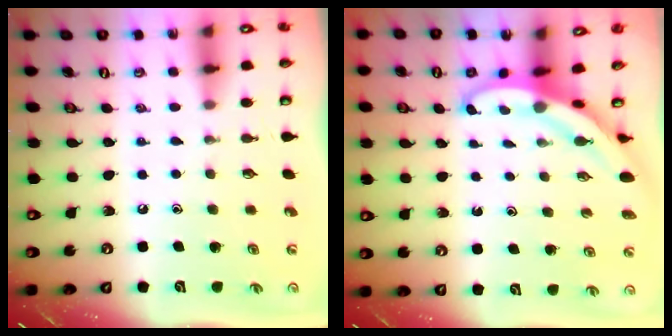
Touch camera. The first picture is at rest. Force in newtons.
{"total": 4.0, "press": 4.0, "slide": 0.1}